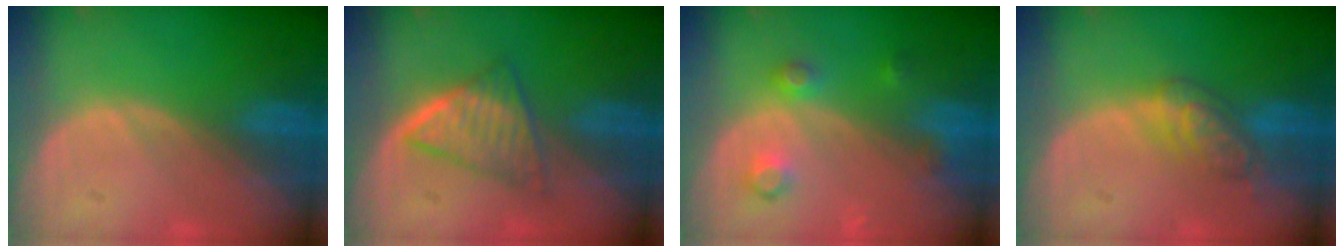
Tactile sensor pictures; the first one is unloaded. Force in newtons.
{"total": 5.5, "press": 5.4, "slide": 1.4}
{"total": 4.0, "press": 3.6, "slide": 1.8}
{"total": 5.2, "press": 5.1, "slide": 1.3}